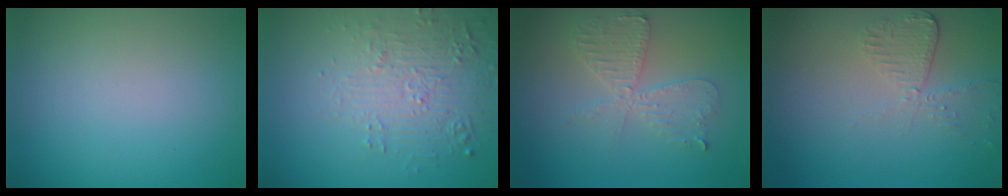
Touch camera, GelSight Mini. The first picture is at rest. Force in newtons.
{"total": 5.4, "press": 3.8, "slide": 3.8}
{"total": 4.1, "press": 3.5, "slide": 2.1}
{"total": 2.5, "press": 2.3, "slide": 1.0}